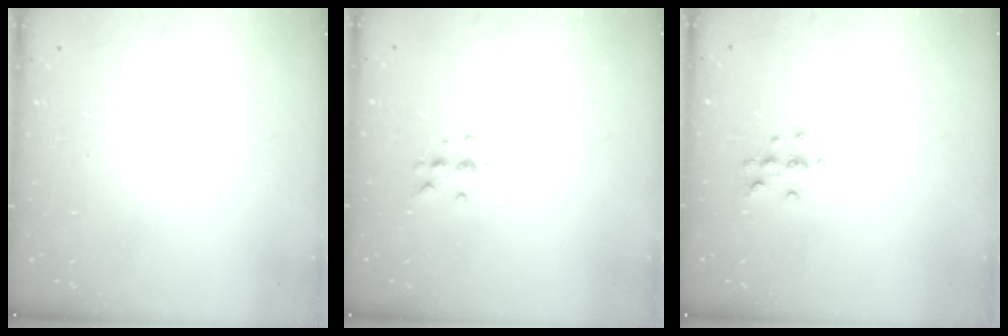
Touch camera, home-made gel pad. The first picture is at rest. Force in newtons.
{"total": 4.0, "press": 3.8, "slide": 1.2}
{"total": 3.2, "press": 3.2, "slide": 0.3}